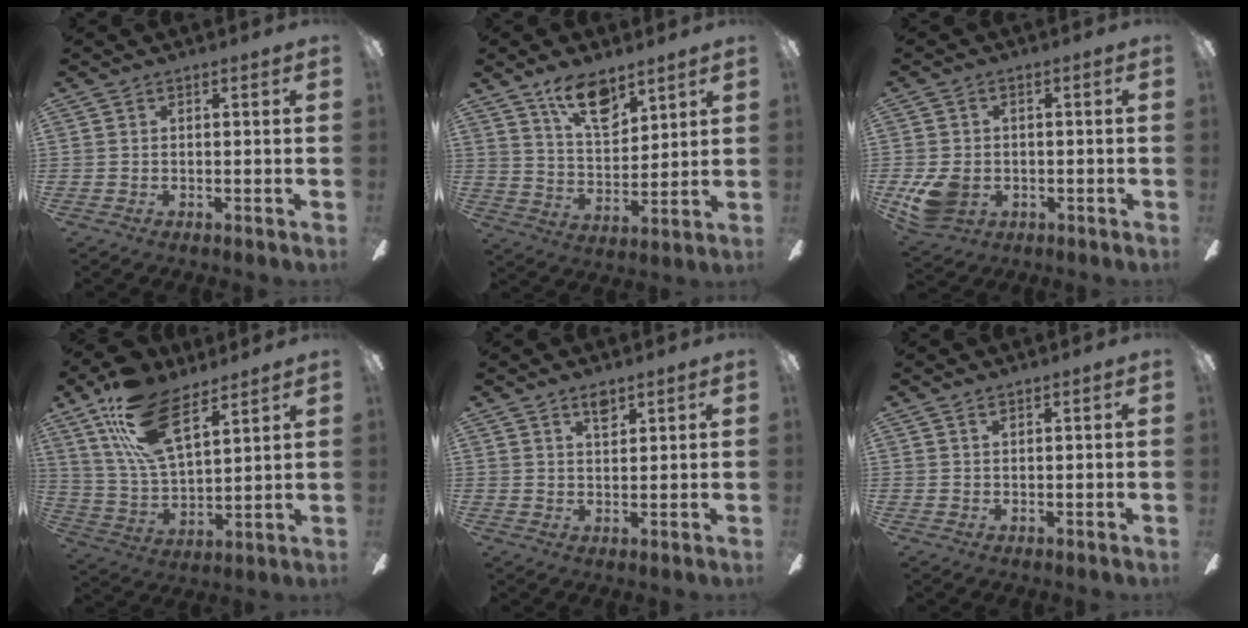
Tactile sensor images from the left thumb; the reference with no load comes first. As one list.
[{"total": 12.0, "force": [8.5, 5.2, 6.7], "torque": [-0.112, -0.040, 0.151]}, {"total": 8.0, "force": [-2.1, 6.0, 4.9], "torque": [-0.104, 0.007, -0.035]}, {"total": 19.5, "force": [11.6, 8.8, 12.8], "torque": [-0.255, -0.037, 0.210]}, {"total": 3.0, "force": [2.5, 1.1, 1.4], "torque": [-0.017, -0.007, 0.042]}, {"total": 0.8, "force": [0.6, 0.3, 0.4], "torque": [-0.009, 0.001, 0.012]}]